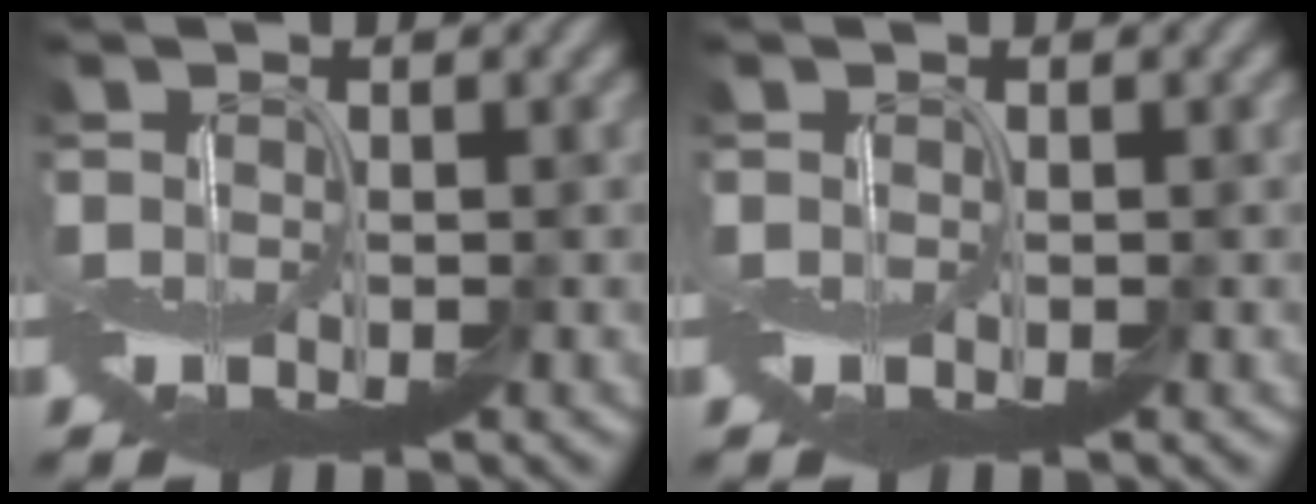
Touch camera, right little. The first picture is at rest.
{"total": 0.0}